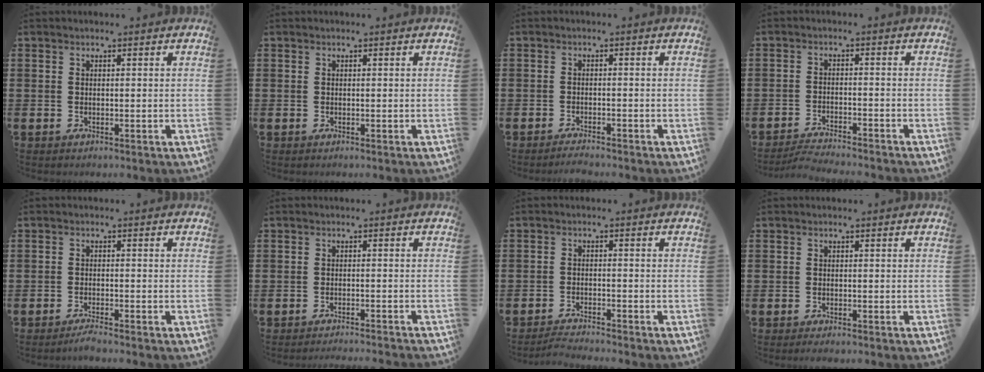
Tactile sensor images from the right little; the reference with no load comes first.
{"total": 0.0}
{"total": 1.4, "force": [-1.3, 0.0, 0.3], "torque": [-0.008, 0.000, -0.026]}
{"total": 2.8, "force": [-2.7, -0.1, 0.5], "torque": [-0.010, 0.004, -0.056]}
{"total": 1.6, "force": [-1.4, -0.1, 0.8], "torque": [-0.013, 0.002, -0.027]}
{"total": 1.2, "force": [-1.2, -0.3, 0.1], "torque": [0.000, 0.002, -0.024]}
{"total": 2.0, "force": [-2.0, -0.2, 0.2], "torque": [-0.006, 0.004, -0.041]}
{"total": 0.6, "force": [-0.4, 0.1, 0.4], "torque": [-0.008, -0.003, -0.008]}